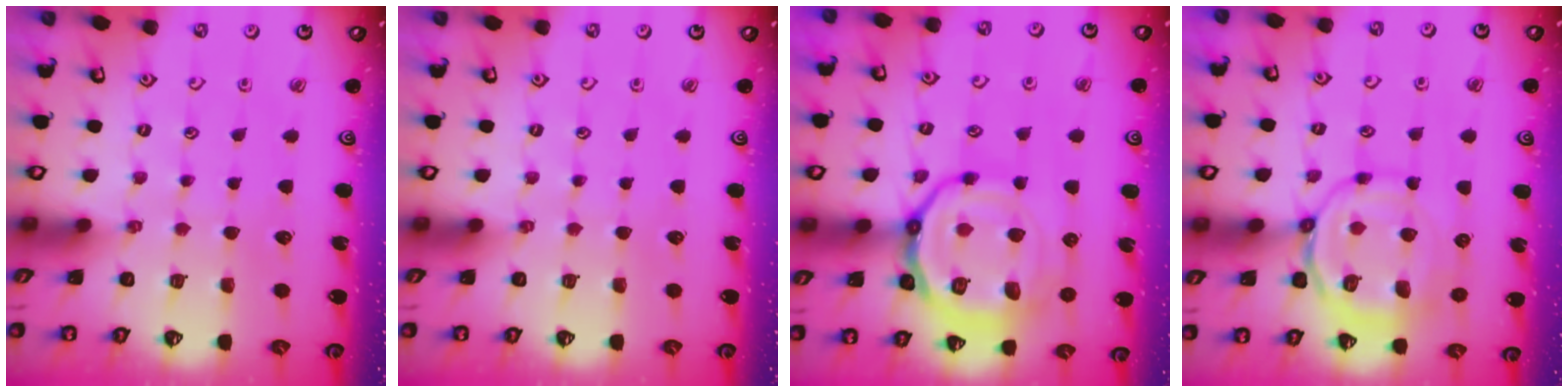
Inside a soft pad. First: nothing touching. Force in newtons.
{"total": 0.0}
{"total": 20.8, "press": 20.7, "slide": 2.0}
{"total": 11.4, "press": 11.3, "slide": 1.1}